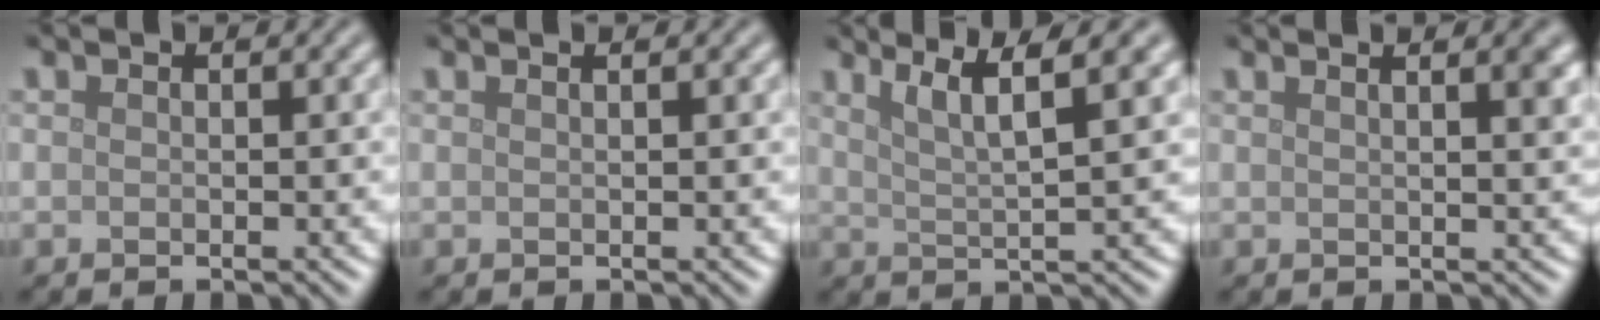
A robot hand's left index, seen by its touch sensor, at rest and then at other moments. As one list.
[{"total": 1.7, "force": [1.0, 0.8, 1.2], "torque": [-0.002, -0.002, -0.006]}, {"total": 5.1, "force": [3.0, 0.7, 4.0], "torque": [-0.063, 0.008, 0.054]}, {"total": 6.0, "force": [3.1, 2.7, 4.4], "torque": [-0.014, 0.042, 0.003]}]